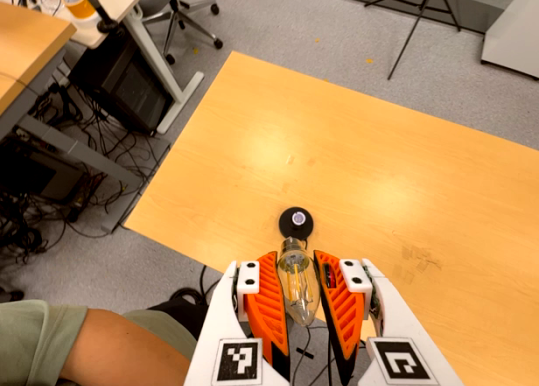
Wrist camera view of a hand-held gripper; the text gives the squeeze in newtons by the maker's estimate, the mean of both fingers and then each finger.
{"total": 19.8, "left": 21.5, "right": 18.0}